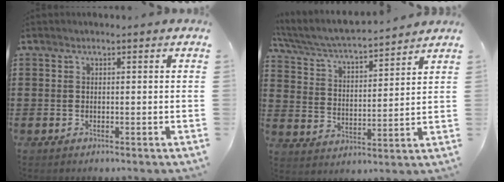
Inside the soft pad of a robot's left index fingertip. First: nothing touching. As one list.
[{"total": 5.1, "force": [4.6, 0.3, 2.0], "torque": [-0.060, -0.035, 0.073]}]